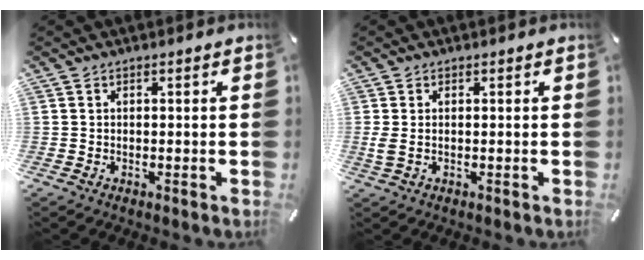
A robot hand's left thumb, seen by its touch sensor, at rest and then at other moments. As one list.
[{"total": 2.2, "force": [0.1, 0.8, 2.1], "torque": [-0.046, -0.003, 0.000]}]